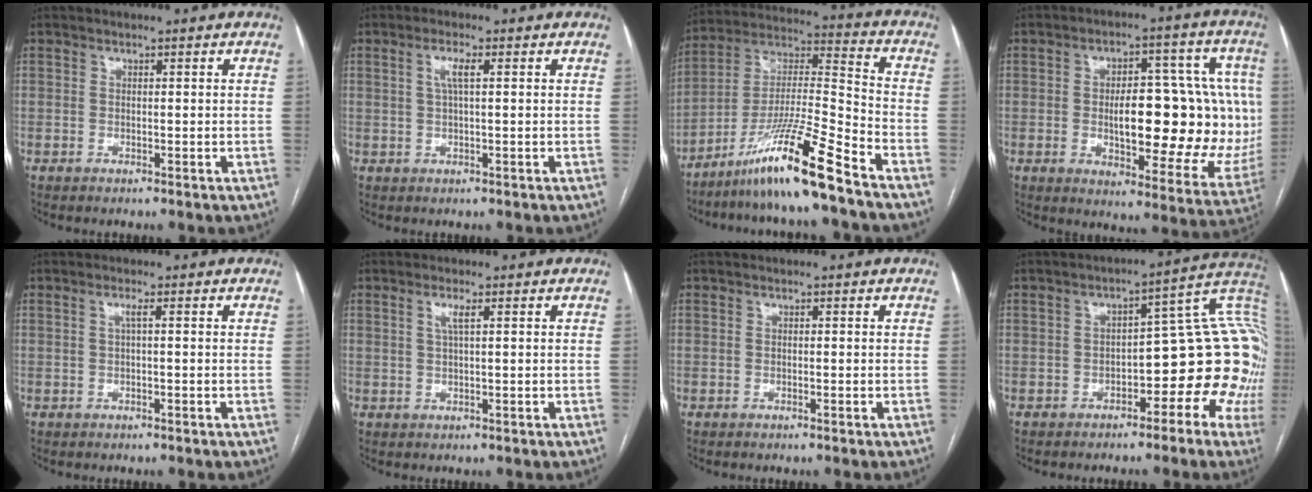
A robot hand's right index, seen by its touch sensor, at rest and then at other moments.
{"total": 2.7, "force": [0.7, 0.3, 2.6], "torque": [-0.054, 0.004, 0.014]}
{"total": 15.8, "force": [-11.2, -1.1, 11.1], "torque": [-0.213, -0.012, -0.201]}
{"total": 20.4, "force": [-0.3, 7.6, 18.9], "torque": [-0.214, 0.023, 0.013]}
{"total": 1.1, "force": [0.1, -0.1, 1.1], "torque": [-0.021, 0.003, 0.001]}
{"total": 2.0, "force": [0.7, 0.0, 1.9], "torque": [-0.041, 0.001, 0.012]}
{"total": 0.0}
{"total": 16.1, "force": [-3.3, 6.7, 14.2], "torque": [-0.171, 0.044, -0.034]}